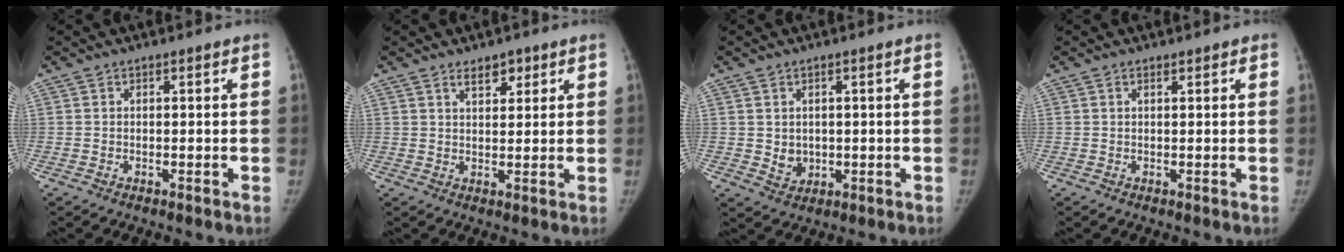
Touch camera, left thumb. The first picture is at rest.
{"total": 3.8, "force": [2.5, 2.1, 2.0], "torque": [-0.010, -0.015, 0.040]}
{"total": 3.5, "force": [0.3, 3.1, 1.7], "torque": [-0.017, -0.006, 0.018]}
{"total": 0.8, "force": [0.6, 0.4, 0.4], "torque": [-0.005, -0.002, 0.007]}